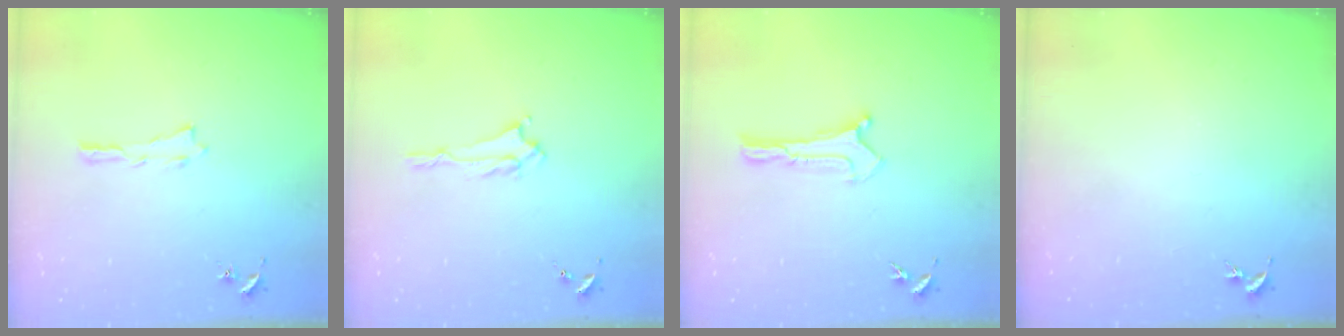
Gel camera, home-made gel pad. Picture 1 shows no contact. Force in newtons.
{"total": 1.4, "press": 1.3, "slide": 0.2}
{"total": 0.0}
{"total": 0.0}